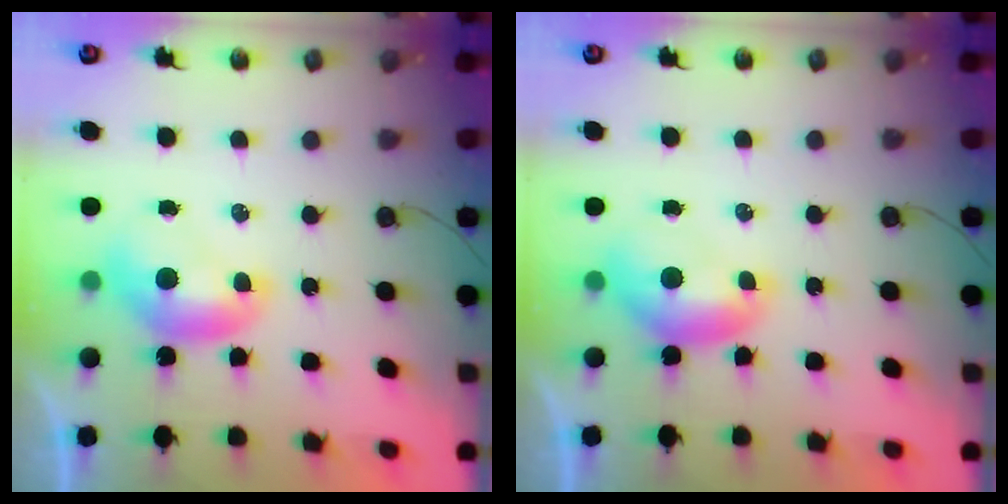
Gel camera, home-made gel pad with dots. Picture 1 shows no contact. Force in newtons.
{"total": 0.0}